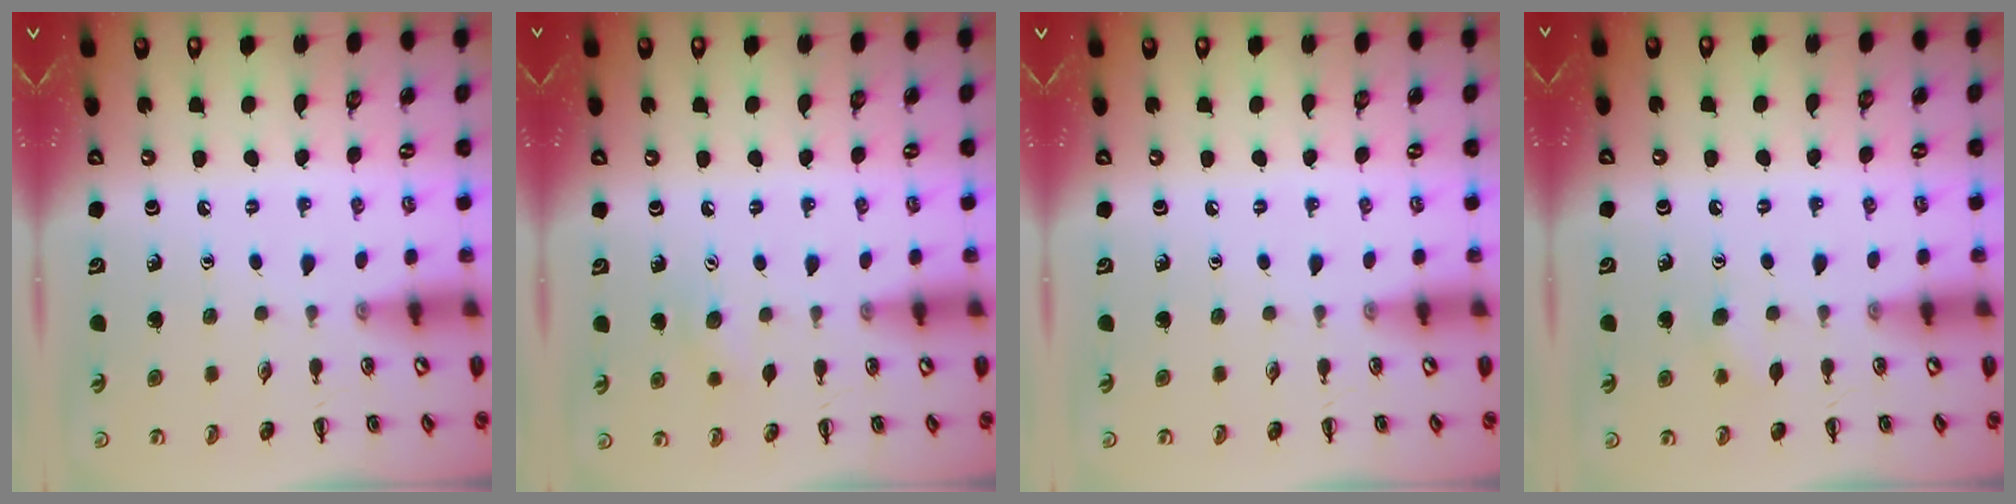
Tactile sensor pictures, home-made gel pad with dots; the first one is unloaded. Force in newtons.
{"total": 6.8, "press": 6.6, "slide": 1.6}
{"total": 0.0}
{"total": 3.9, "press": 3.7, "slide": 1.1}